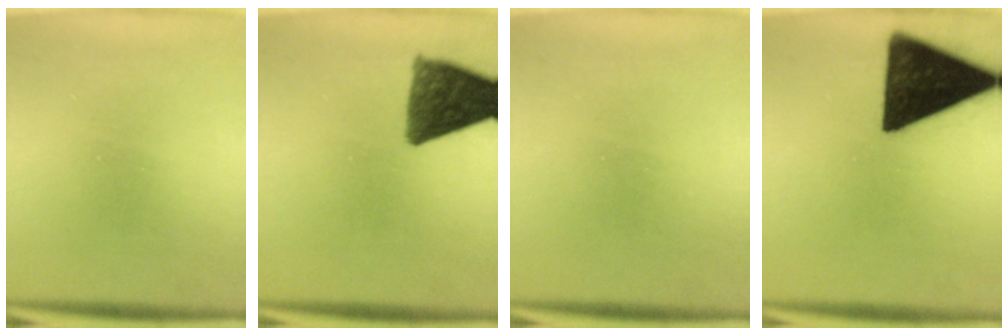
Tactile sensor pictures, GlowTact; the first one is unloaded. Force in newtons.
{"total": 10.0}
{"total": 1.6}
{"total": 18.4}